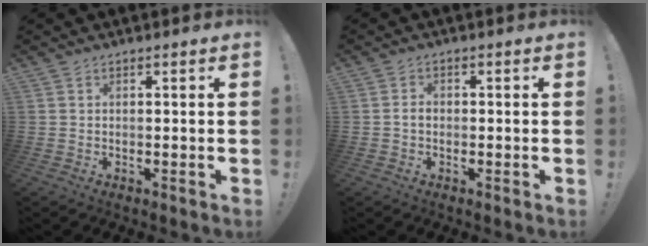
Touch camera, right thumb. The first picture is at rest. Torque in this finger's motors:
{"motor_torque": [0.07, 0.18, 0.25, -0.31, 0.00]}